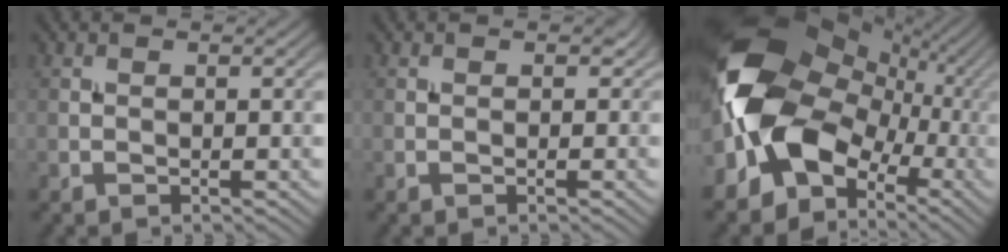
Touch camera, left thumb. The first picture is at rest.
{"total": 0.7, "force": [-0.1, 0.6, 0.4], "torque": [-0.007, -0.003, -0.003]}
{"total": 17.0, "force": [-1.5, 12.6, 11.2], "torque": [-0.242, -0.006, -0.036]}